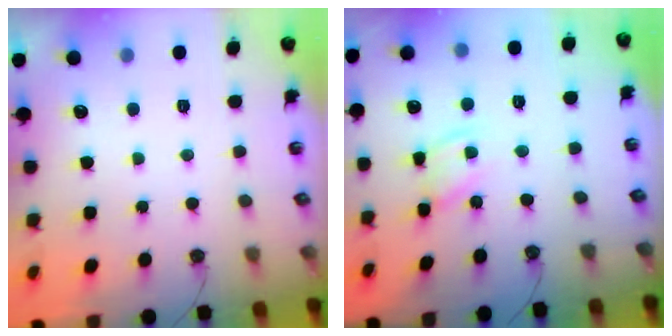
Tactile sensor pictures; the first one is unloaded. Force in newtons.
{"total": 5.8, "press": 5.8, "slide": 0.5}